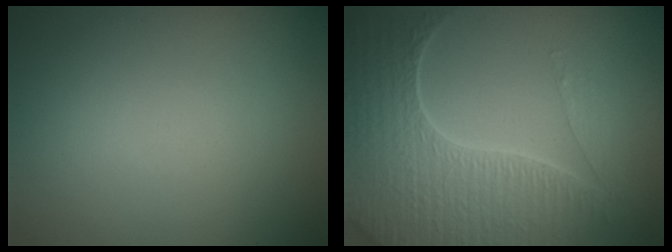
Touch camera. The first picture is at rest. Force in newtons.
{"total": 7.7, "press": 5.6, "slide": 5.2}